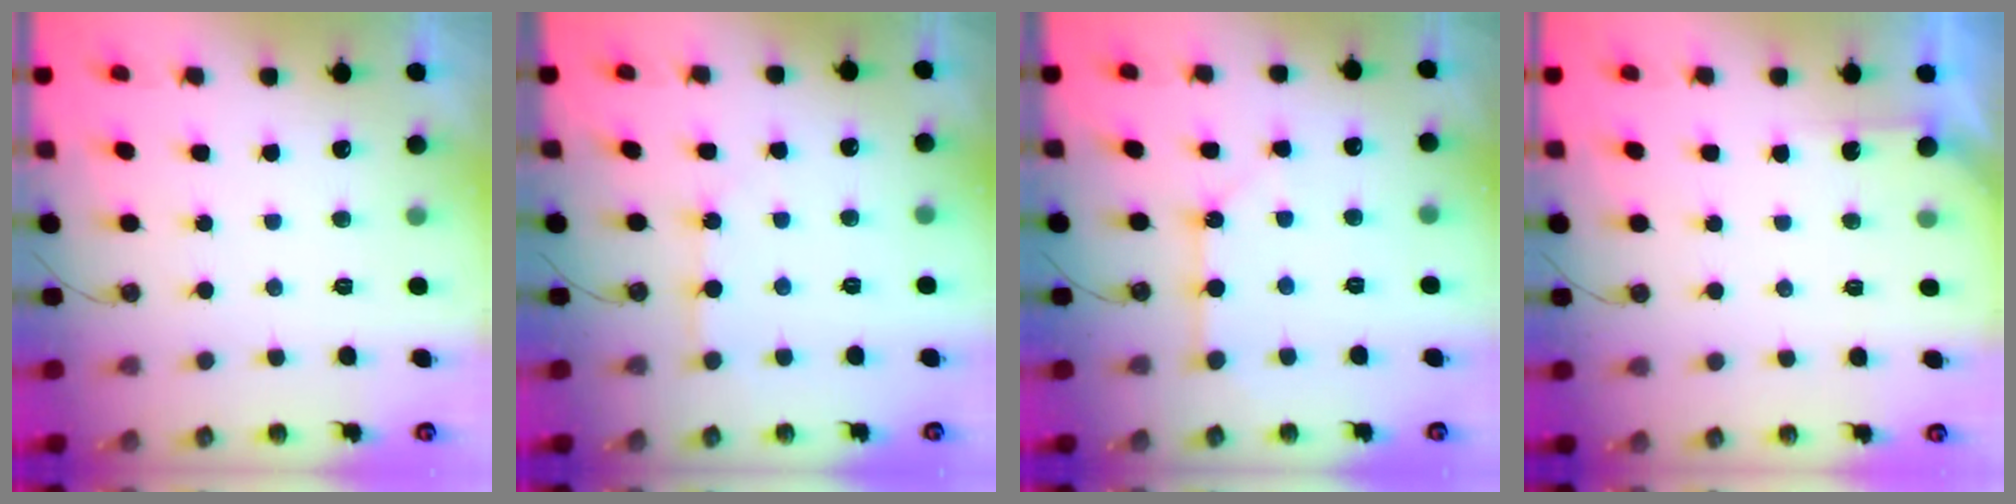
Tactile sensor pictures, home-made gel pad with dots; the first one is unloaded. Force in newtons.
{"total": 3.4, "press": 3.4, "slide": 0.2}
{"total": 2.8, "press": 2.8, "slide": 0.1}
{"total": 2.8, "press": 2.8, "slide": 0.3}